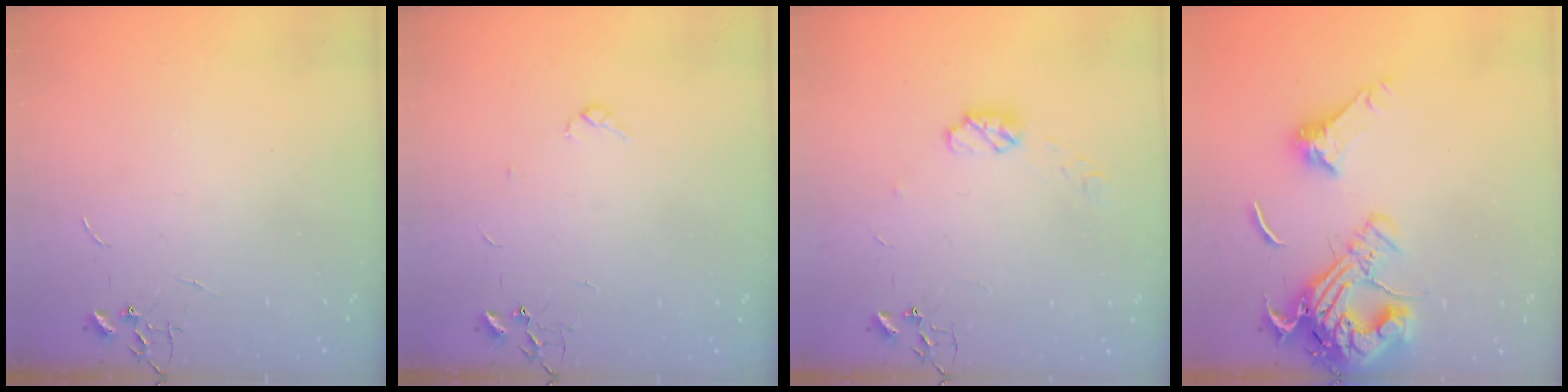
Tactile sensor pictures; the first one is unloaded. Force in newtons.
{"total": 3.4, "press": 3.3, "slide": 0.6}
{"total": 6.1, "press": 6.1, "slide": 0.3}
{"total": 20.6, "press": 20.5, "slide": 2.2}